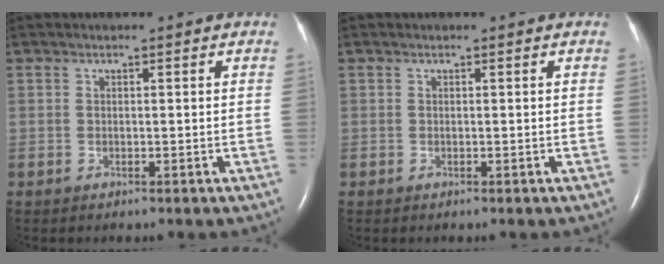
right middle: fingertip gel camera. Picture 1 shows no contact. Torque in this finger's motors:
{"motor_torque": [0.04, -0.05, 0.01, 0.00]}